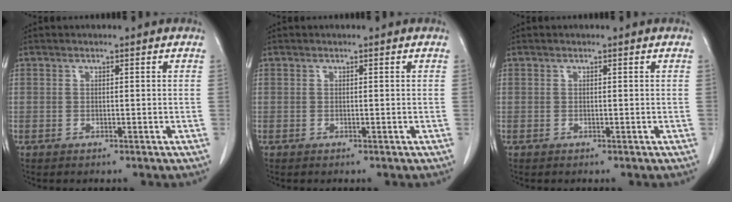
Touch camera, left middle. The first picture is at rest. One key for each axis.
{"total": 0.0}
{"total": 0.0}